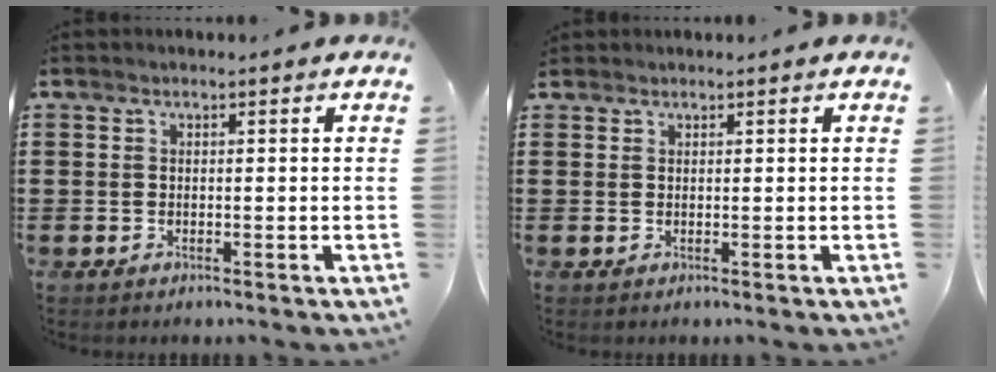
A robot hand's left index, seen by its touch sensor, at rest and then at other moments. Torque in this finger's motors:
{"motor_torque": [0.06, -0.08, 0.00, 0.00]}